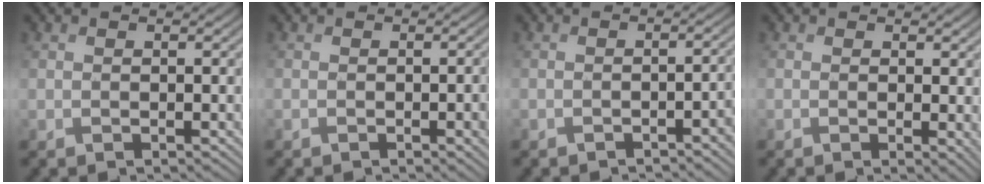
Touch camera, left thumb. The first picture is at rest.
{"total": 2.0, "force": [-0.4, 0.4, 1.9], "torque": [-0.024, 0.001, -0.005]}
{"total": 2.5, "force": [-1.3, 0.5, 2.1], "torque": [-0.023, 0.006, -0.025]}
{"total": 1.6, "force": [0.7, 0.5, 1.3], "torque": [-0.019, -0.006, 0.011]}